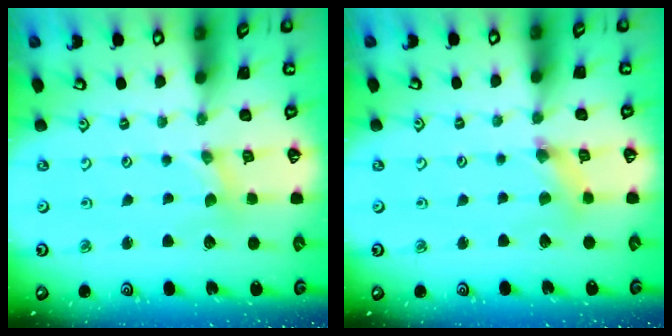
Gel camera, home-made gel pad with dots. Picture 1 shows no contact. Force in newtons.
{"total": 2.7, "press": 2.7, "slide": 0.3}